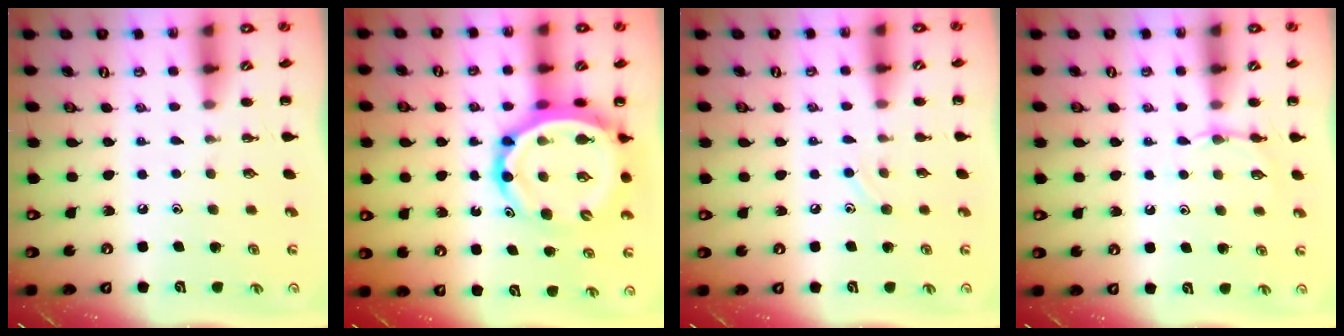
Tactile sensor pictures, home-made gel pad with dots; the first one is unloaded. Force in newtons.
{"total": 14.2, "press": 13.6, "slide": 4.2}
{"total": 6.0, "press": 5.7, "slide": 2.0}
{"total": 4.4, "press": 4.1, "slide": 1.5}